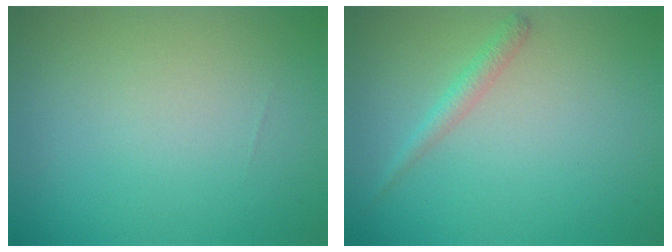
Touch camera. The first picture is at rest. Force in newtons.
{"total": 1.6, "press": 1.6, "slide": 0.0}